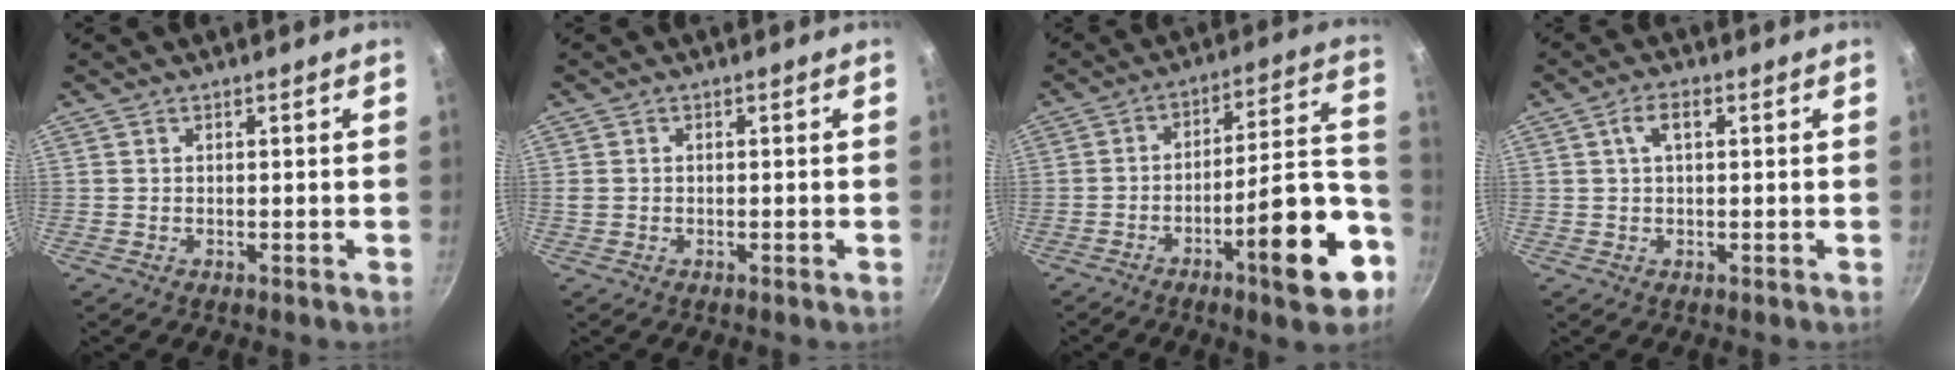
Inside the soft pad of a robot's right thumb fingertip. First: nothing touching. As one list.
[{"total": 1.0, "force": [-0.3, 0.7, 0.7], "torque": [-0.013, 0.003, -0.005]}, {"total": 17.8, "force": [-7.9, 4.9, 15.2], "torque": [-0.188, 0.053, -0.117]}, {"total": 3.6, "force": [1.1, 1.7, 3.1], "torque": [-0.058, 0.009, 0.018]}]